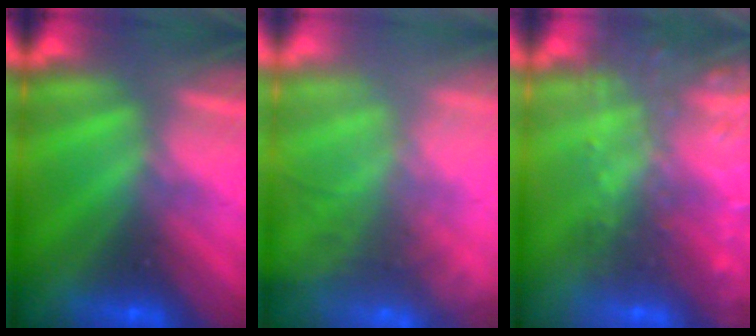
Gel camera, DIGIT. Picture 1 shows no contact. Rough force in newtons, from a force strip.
{"total": 8.9}
{"total": 5.9}